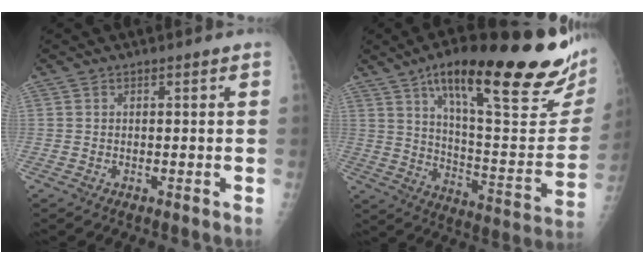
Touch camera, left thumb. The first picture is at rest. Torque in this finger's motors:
{"motor_torque": [1.42, 1.11, 1.48, -1.29, 0.27]}